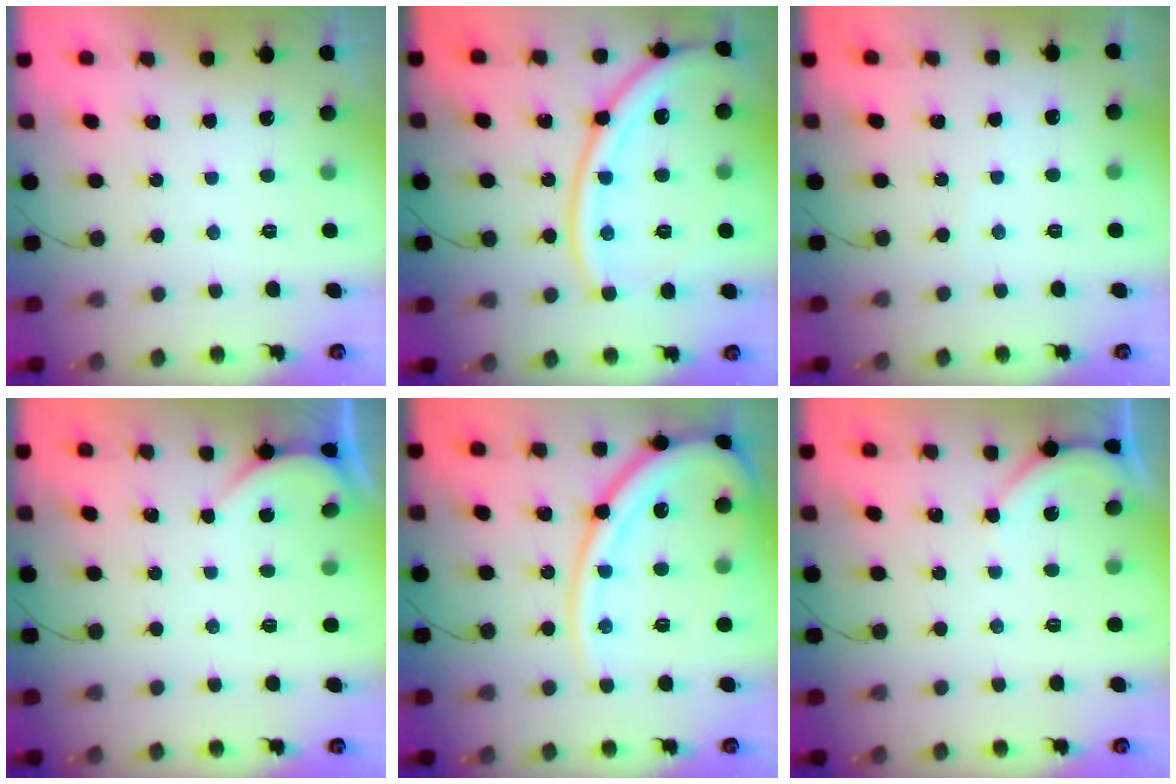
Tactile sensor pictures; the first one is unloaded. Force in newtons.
{"total": 18.4, "press": 18.3, "slide": 2.1}
{"total": 3.0, "press": 3.0, "slide": 0.4}
{"total": 0.6, "press": 0.6, "slide": 0.1}
{"total": 18.7, "press": 18.5, "slide": 2.2}
{"total": 2.7, "press": 2.6, "slide": 0.6}